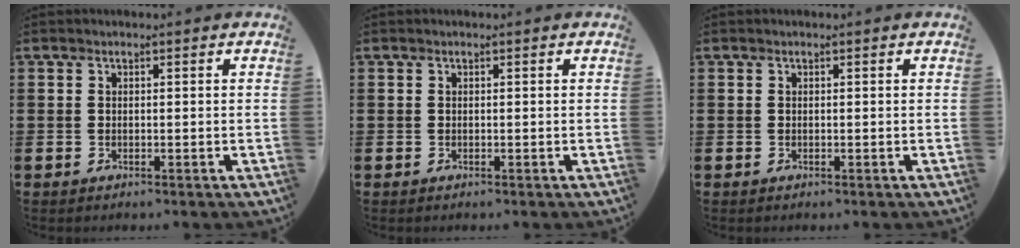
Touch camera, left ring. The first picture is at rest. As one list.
[{"total": 0.0}, {"total": 0.0}]